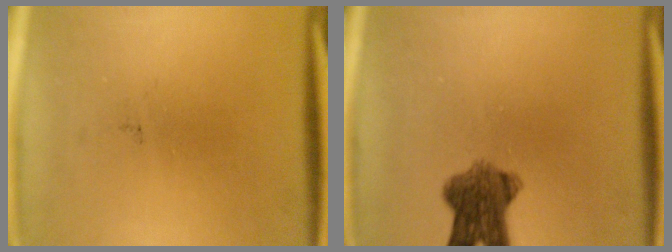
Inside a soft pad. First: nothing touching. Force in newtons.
{"total": 7.2}